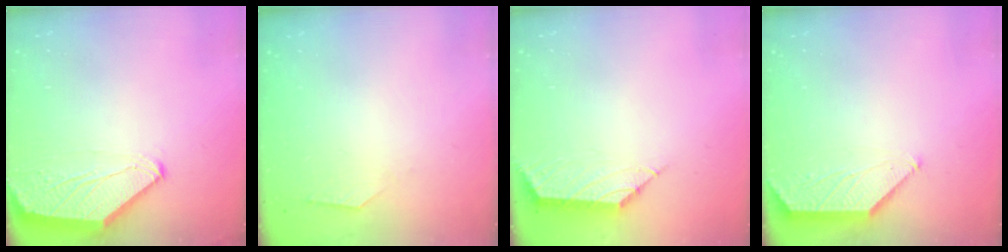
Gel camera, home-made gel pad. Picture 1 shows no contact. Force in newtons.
{"total": 1.1, "press": 1.1, "slide": 0.3}
{"total": 2.6, "press": 2.5, "slide": 0.7}
{"total": 1.1, "press": 1.1, "slide": 0.3}